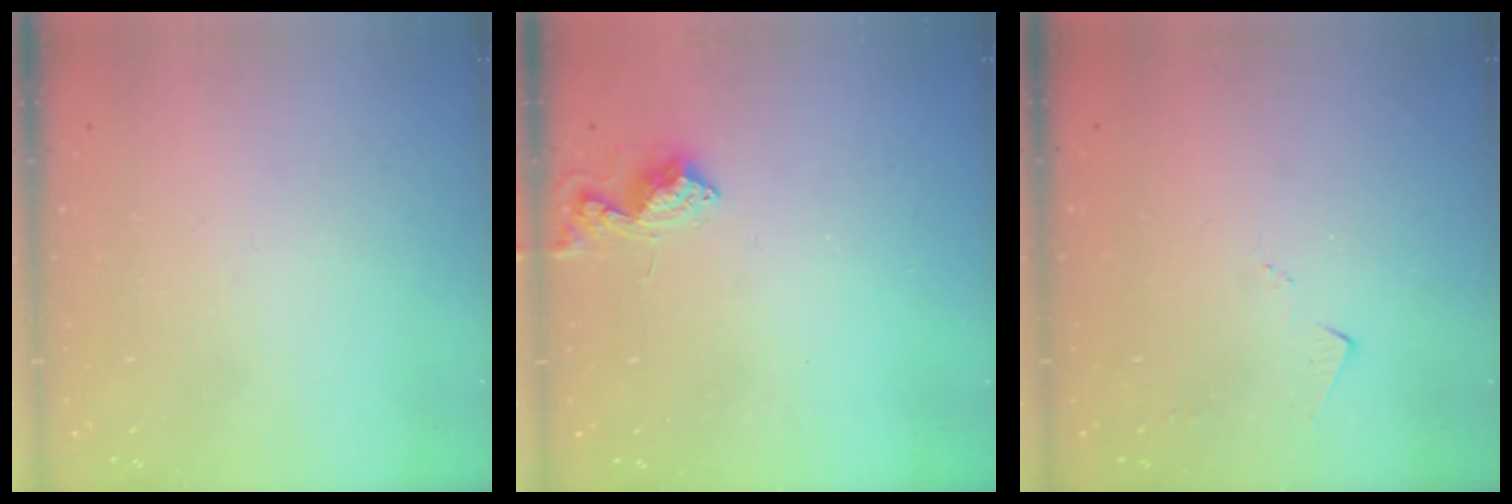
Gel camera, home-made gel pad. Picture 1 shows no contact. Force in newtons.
{"total": 9.1, "press": 9.1, "slide": 0.4}
{"total": 3.4, "press": 3.4, "slide": 0.4}